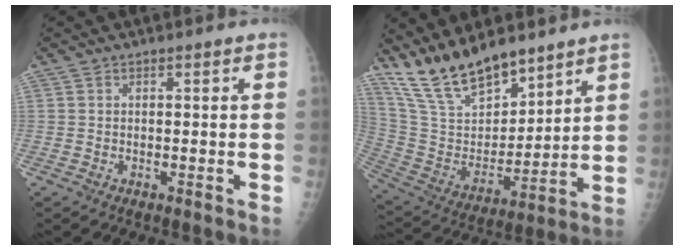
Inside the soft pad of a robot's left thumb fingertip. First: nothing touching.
{"total": 17.4, "force": [14.1, 6.2, 8.1], "torque": [-0.117, -0.072, 0.276]}